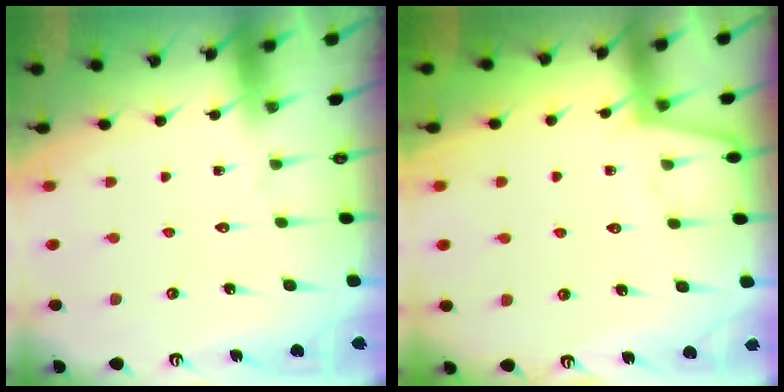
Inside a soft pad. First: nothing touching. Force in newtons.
{"total": 2.7, "press": 2.7, "slide": 0.4}